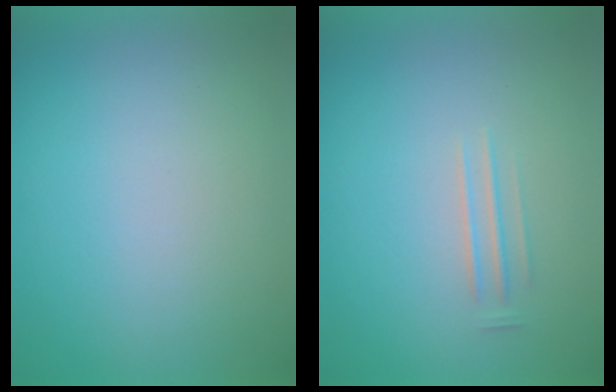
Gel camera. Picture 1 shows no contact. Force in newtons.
{"total": 1.6}